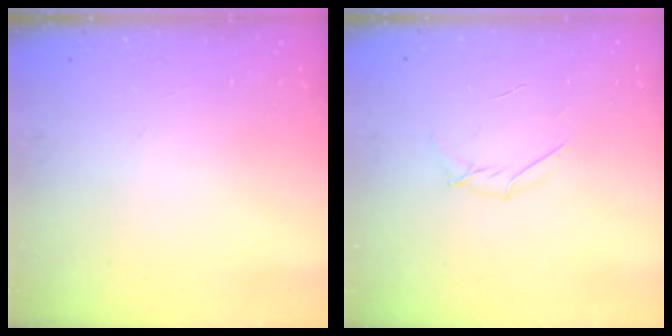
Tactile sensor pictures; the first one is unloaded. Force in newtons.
{"total": 3.8, "press": 3.6, "slide": 1.1}